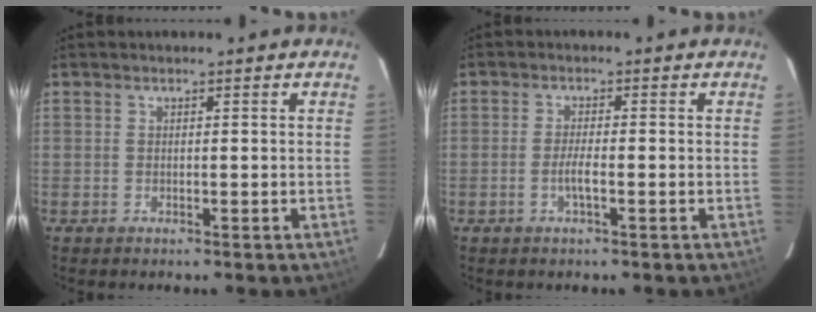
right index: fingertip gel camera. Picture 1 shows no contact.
{"total": 2.8, "force": [-1.1, 0.3, 2.6], "torque": [-0.052, -0.001, -0.021]}